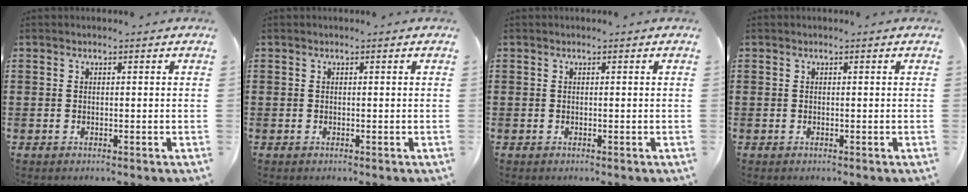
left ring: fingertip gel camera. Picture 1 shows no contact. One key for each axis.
{"total": 0.0}
{"total": 0.0}
{"total": 0.0}